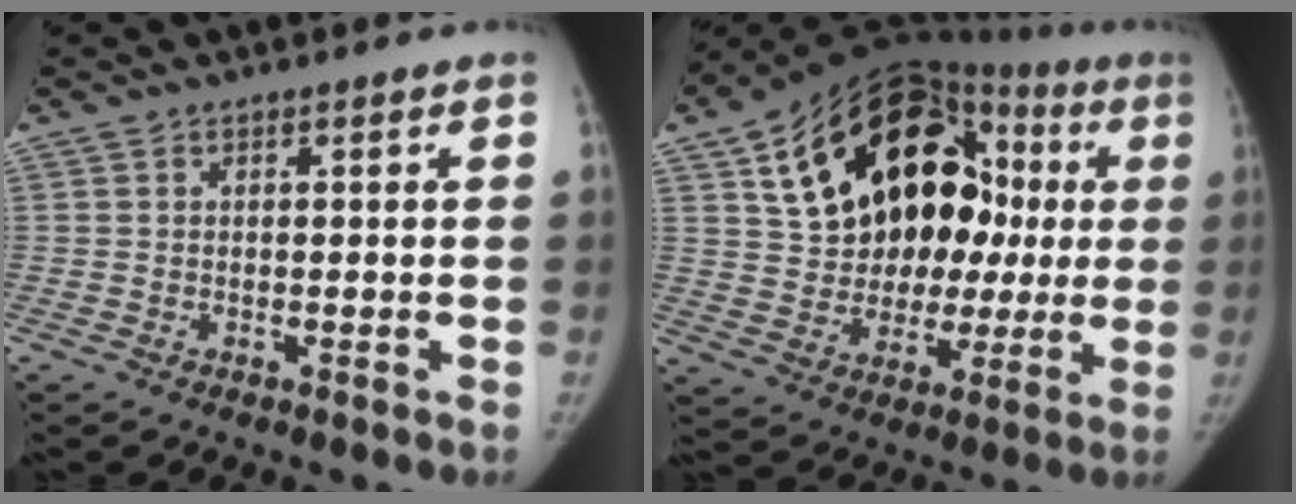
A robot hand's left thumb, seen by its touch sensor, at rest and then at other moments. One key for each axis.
{"total": 27.7, "fx": 6.2, "fy": 17.8, "fz": 20.3, "tx": -0.270, "ty": 0.046, "tz": 0.106}